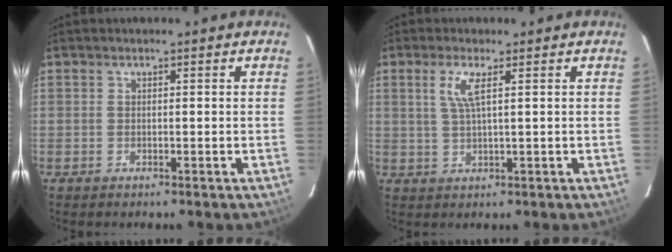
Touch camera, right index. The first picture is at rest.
{"total": 3.8, "force": [1.5, 0.2, 3.5], "torque": [-0.075, 0.000, 0.031]}